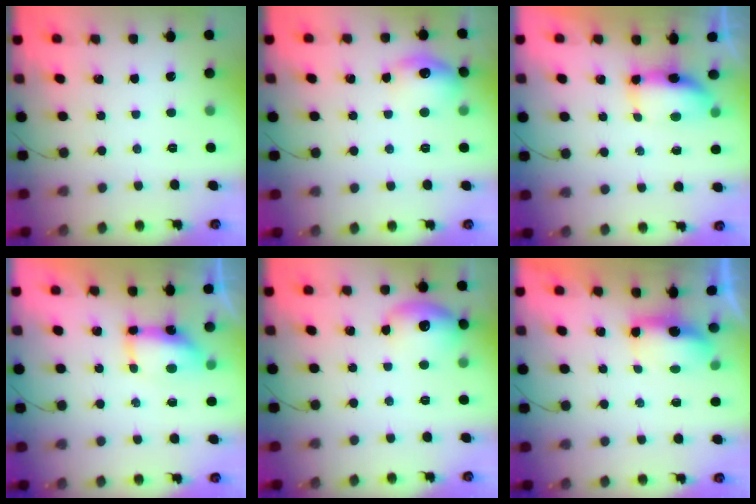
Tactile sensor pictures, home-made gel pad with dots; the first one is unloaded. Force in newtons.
{"total": 11.7, "press": 11.6, "slide": 0.7}
{"total": 13.8, "press": 8.9, "slide": 10.6}
{"total": 7.1, "press": 7.1, "slide": 0.5}
{"total": 11.0, "press": 10.8, "slide": 1.8}
{"total": 5.4, "press": 5.4, "slide": 0.1}